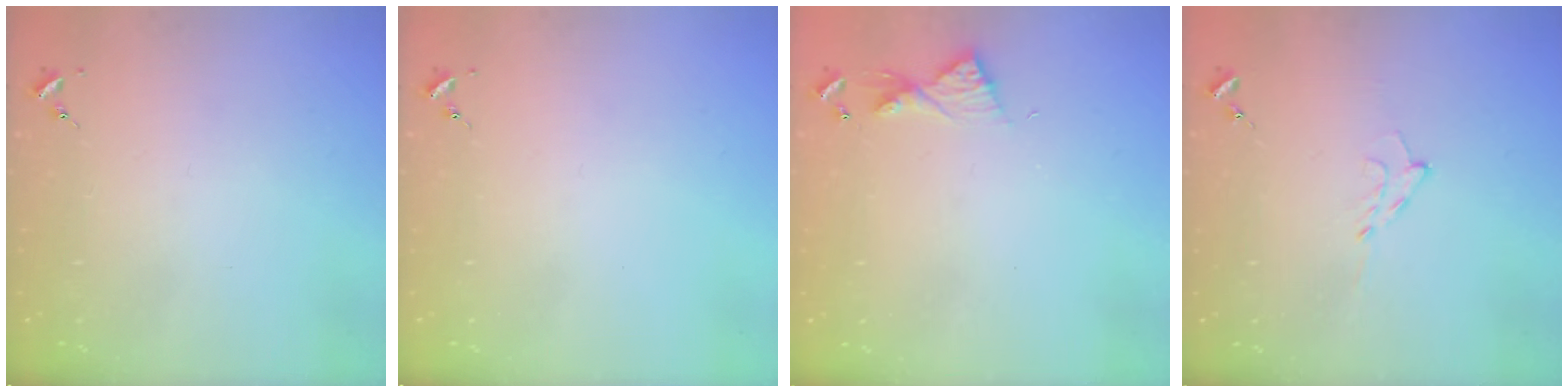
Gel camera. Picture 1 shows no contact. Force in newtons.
{"total": 0.0}
{"total": 6.7, "press": 6.6, "slide": 0.6}
{"total": 5.6, "press": 5.5, "slide": 0.8}